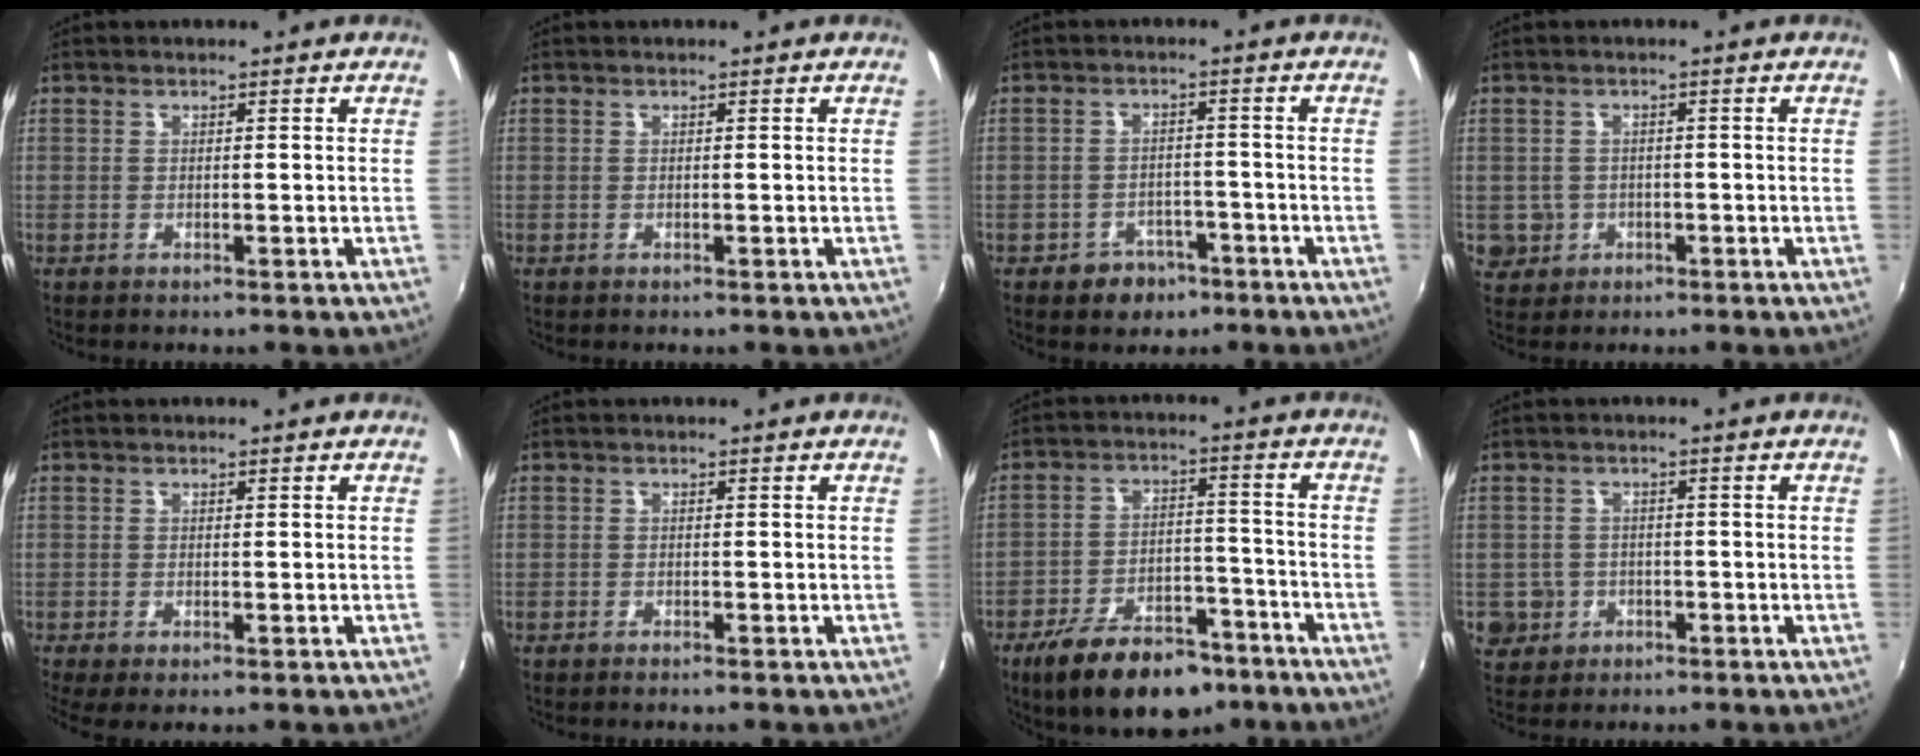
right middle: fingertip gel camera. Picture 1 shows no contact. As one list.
[{"total": 0.0}, {"total": 5.0, "force": [-3.2, 3.7, 1.2], "torque": [-0.038, 0.009, -0.036]}, {"total": 4.8, "force": [-1.0, 4.5, 1.1], "torque": [-0.034, 0.001, -0.006]}, {"total": 2.5, "force": [-0.6, 0.2, 2.4], "torque": [-0.045, -0.010, -0.009]}, {"total": 0.6, "force": [-0.5, 0.1, 0.2], "torque": [-0.004, -0.003, -0.012]}, {"total": 15.8, "force": [-11.3, 7.1, 8.5], "torque": [-0.165, -0.004, -0.168]}, {"total": 5.4, "force": [-1.5, 5.1, 1.2], "torque": [-0.040, 0.007, -0.017]}]